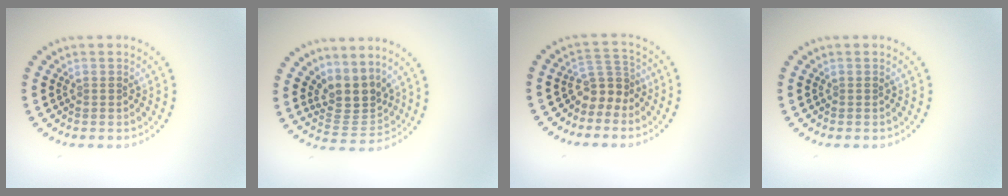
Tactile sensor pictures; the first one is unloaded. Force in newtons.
{"total": 3.4, "press": 2.4, "slide": 2.4}
{"total": 2.9, "press": 2.1, "slide": 2.1}
{"total": 0.0}